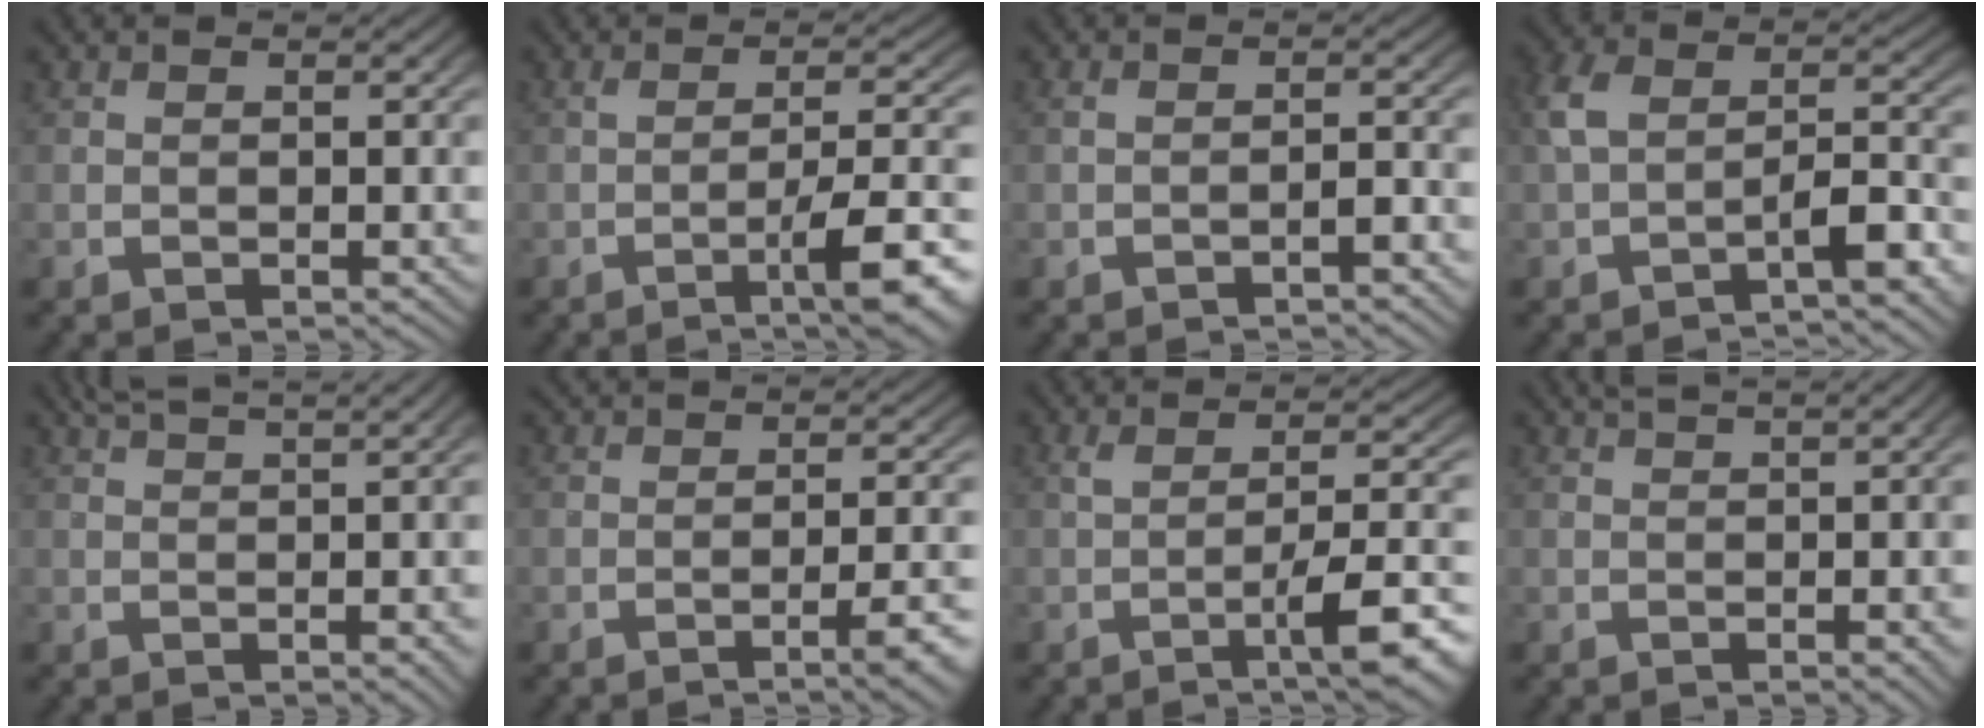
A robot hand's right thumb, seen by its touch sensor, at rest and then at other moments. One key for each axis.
{"total": 6.6, "fx": -2.3, "fy": 2.0, "fz": 5.8, "tx": -0.085, "ty": -0.003, "tz": -0.033}
{"total": 1.4, "fx": -1.2, "fy": 0.3, "fz": 0.8, "tx": -0.015, "ty": -0.002, "tz": -0.015}
{"total": 5.3, "fx": -1.9, "fy": 2.8, "fz": 4.1, "tx": -0.087, "ty": -0.008, "tz": -0.018}
{"total": 3.6, "fx": 2.7, "fy": 0.4, "fz": 2.4, "tx": -0.030, "ty": 0.004, "tz": 0.045}
{"total": 3.7, "fx": -1.4, "fy": 0.7, "fz": 3.3, "tx": -0.046, "ty": 0.009, "tz": -0.026}
{"total": 6.1, "fx": -1.7, "fy": 1.8, "fz": 5.6, "tx": -0.081, "ty": 0.002, "tz": -0.022}
{"total": 2.5, "fx": 1.6, "fy": 0.1, "fz": 1.9, "tx": -0.023, "ty": 0.003, "tz": 0.026}